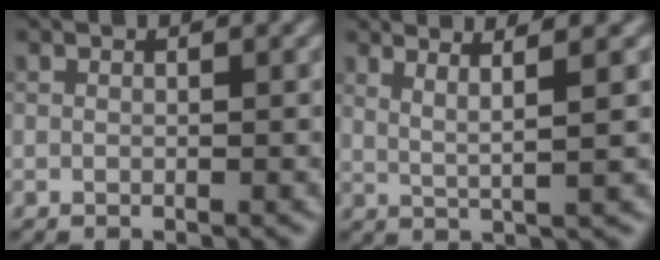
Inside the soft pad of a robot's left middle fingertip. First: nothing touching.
{"total": 2.9, "force": [1.6, 0.3, 2.4], "torque": [-0.042, 0.004, 0.035]}